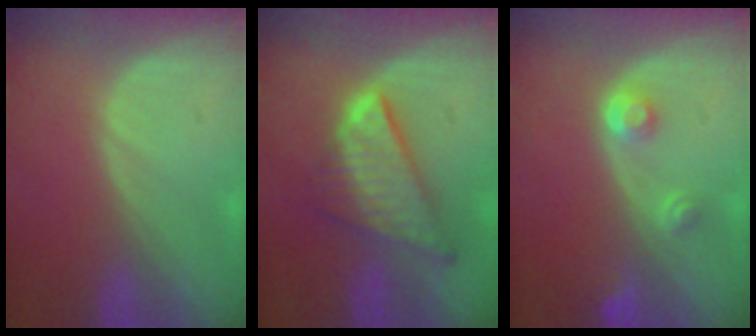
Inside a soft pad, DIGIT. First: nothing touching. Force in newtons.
{"total": 8.7, "press": 7.5, "slide": 4.4}
{"total": 2.9, "press": 2.7, "slide": 1.0}